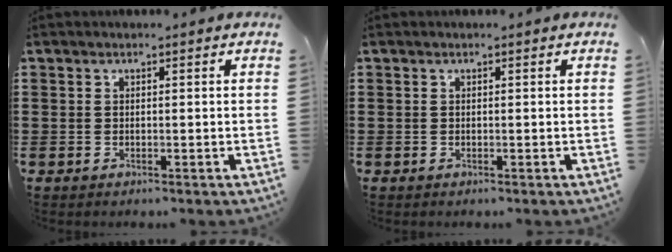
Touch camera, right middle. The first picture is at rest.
{"total": 0.0}